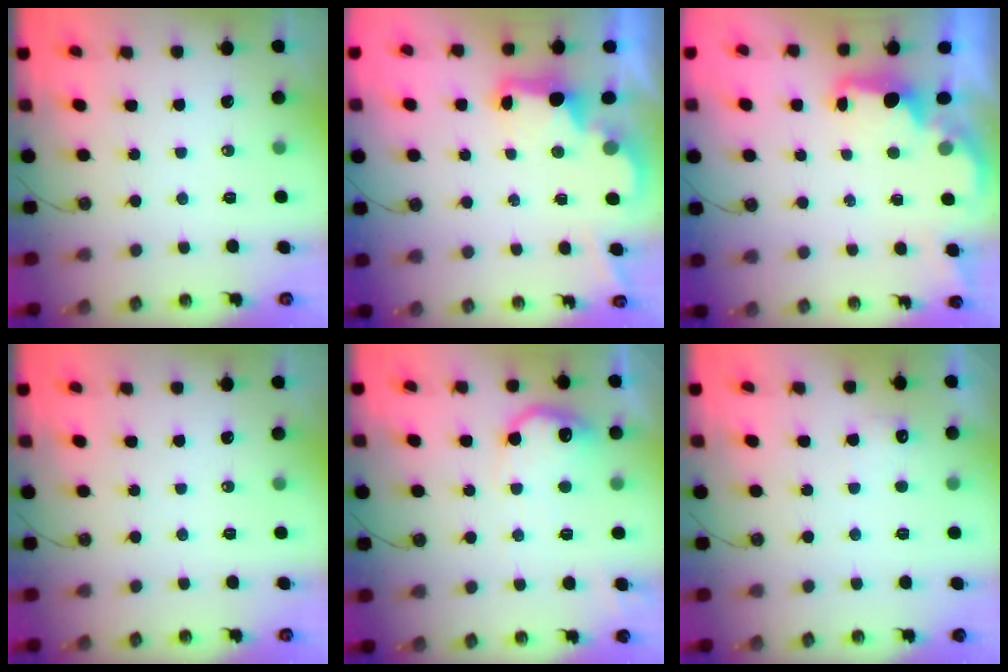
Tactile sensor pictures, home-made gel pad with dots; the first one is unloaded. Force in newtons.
{"total": 3.0, "press": 2.9, "slide": 0.6}
{"total": 2.0, "press": 1.9, "slide": 0.8}
{"total": 0.0}
{"total": 12.0, "press": 12.0, "slide": 0.4}
{"total": 5.5, "press": 5.4, "slide": 0.7}